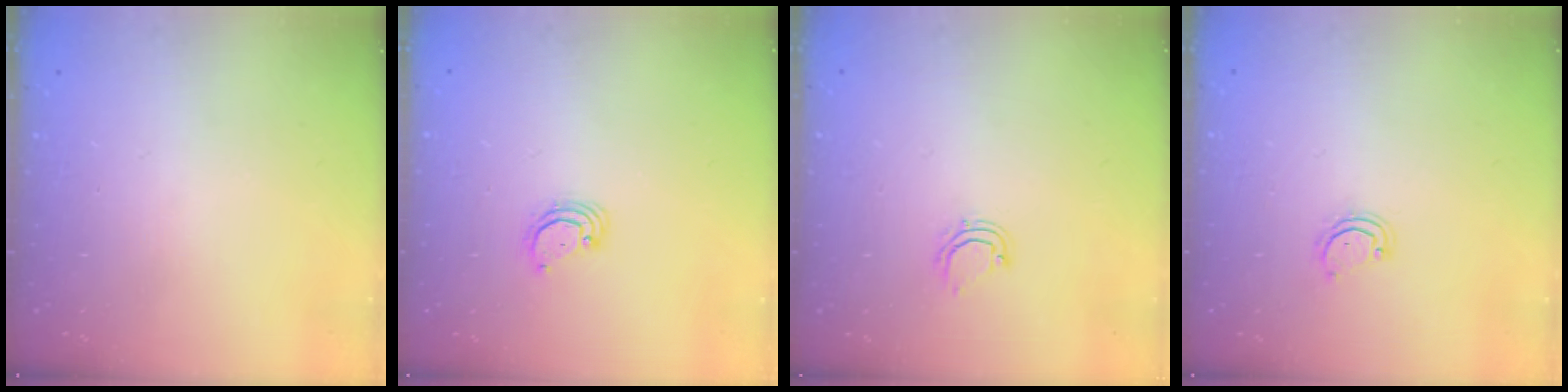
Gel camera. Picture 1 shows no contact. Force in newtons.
{"total": 3.4, "press": 3.4, "slide": 0.1}
{"total": 4.8, "press": 4.7, "slide": 0.7}
{"total": 2.9, "press": 2.9, "slide": 0.3}